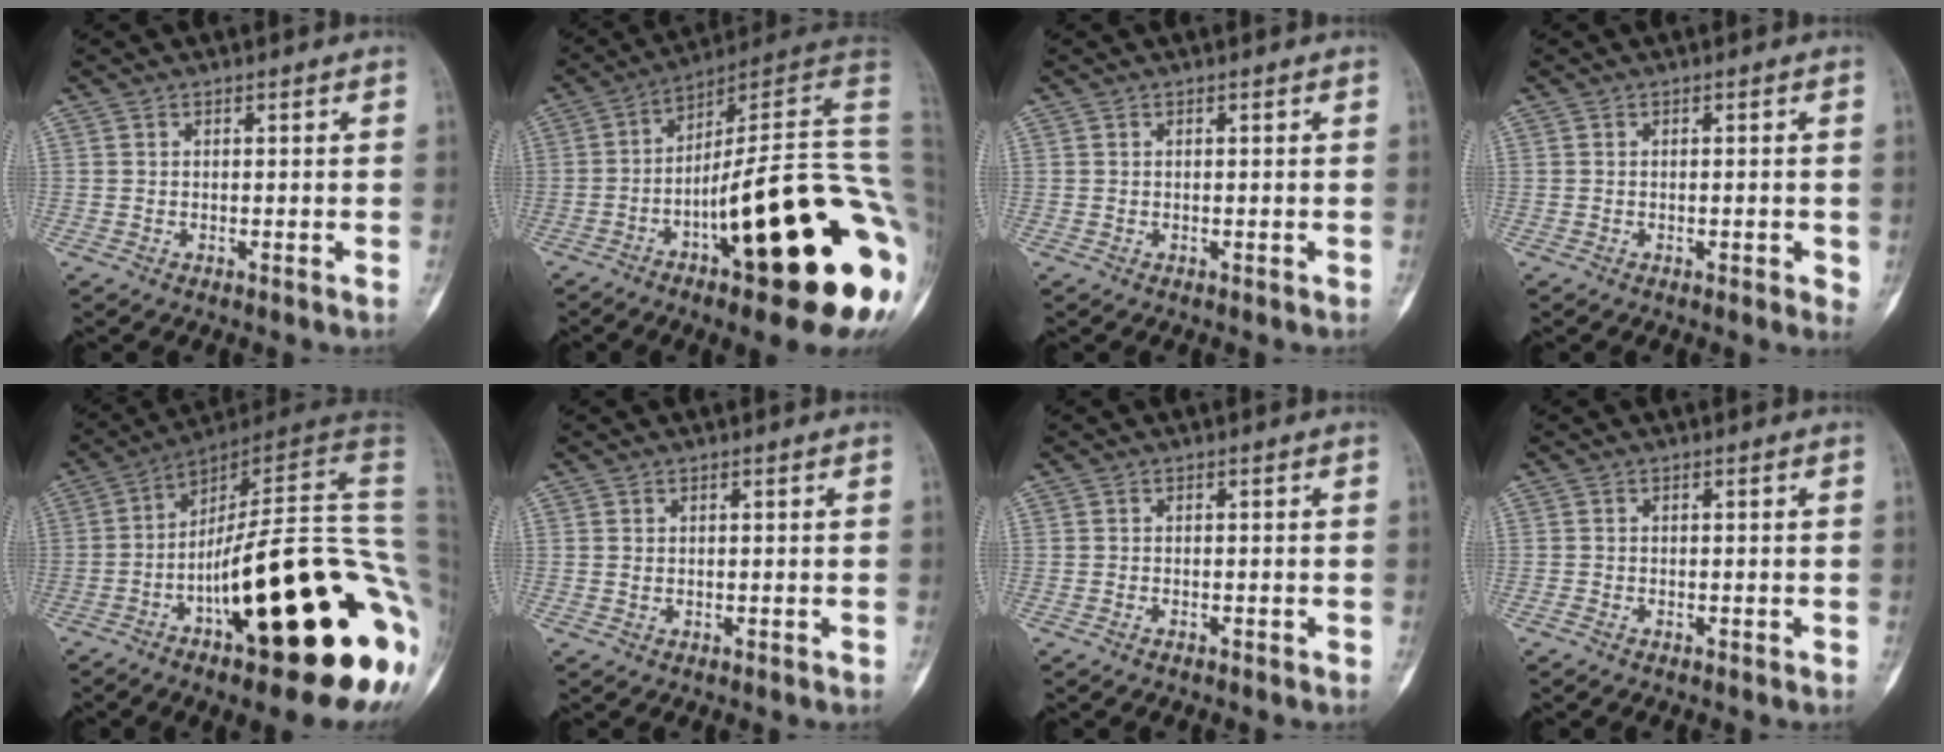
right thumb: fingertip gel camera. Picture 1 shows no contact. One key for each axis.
{"total": 29.3, "fx": -8.5, "fy": 6.6, "fz": 27.3, "tx": -0.305, "ty": 0.051, "tz": -0.124}
{"total": 0.0}
{"total": 2.1, "fx": -0.4, "fy": 0.9, "fz": 1.8, "tx": -0.018, "ty": -0.002, "tz": -0.004}
{"total": 31.9, "fx": -9.1, "fy": 7.9, "fz": 29.5, "tx": -0.327, "ty": 0.058, "tz": -0.135}
{"total": 0.8, "fx": 0.0, "fy": 0.7, "fz": 0.4, "tx": -0.006, "ty": 0.001, "tz": 0.001}
{"total": 0.8, "fx": -0.6, "fy": 0.5, "fz": 0.3, "tx": -0.004, "ty": 0.004, "tz": -0.013}
{"total": 0.9, "fx": -0.7, "fy": 0.5, "fz": 0.3, "tx": -0.006, "ty": 0.001, "tz": -0.018}